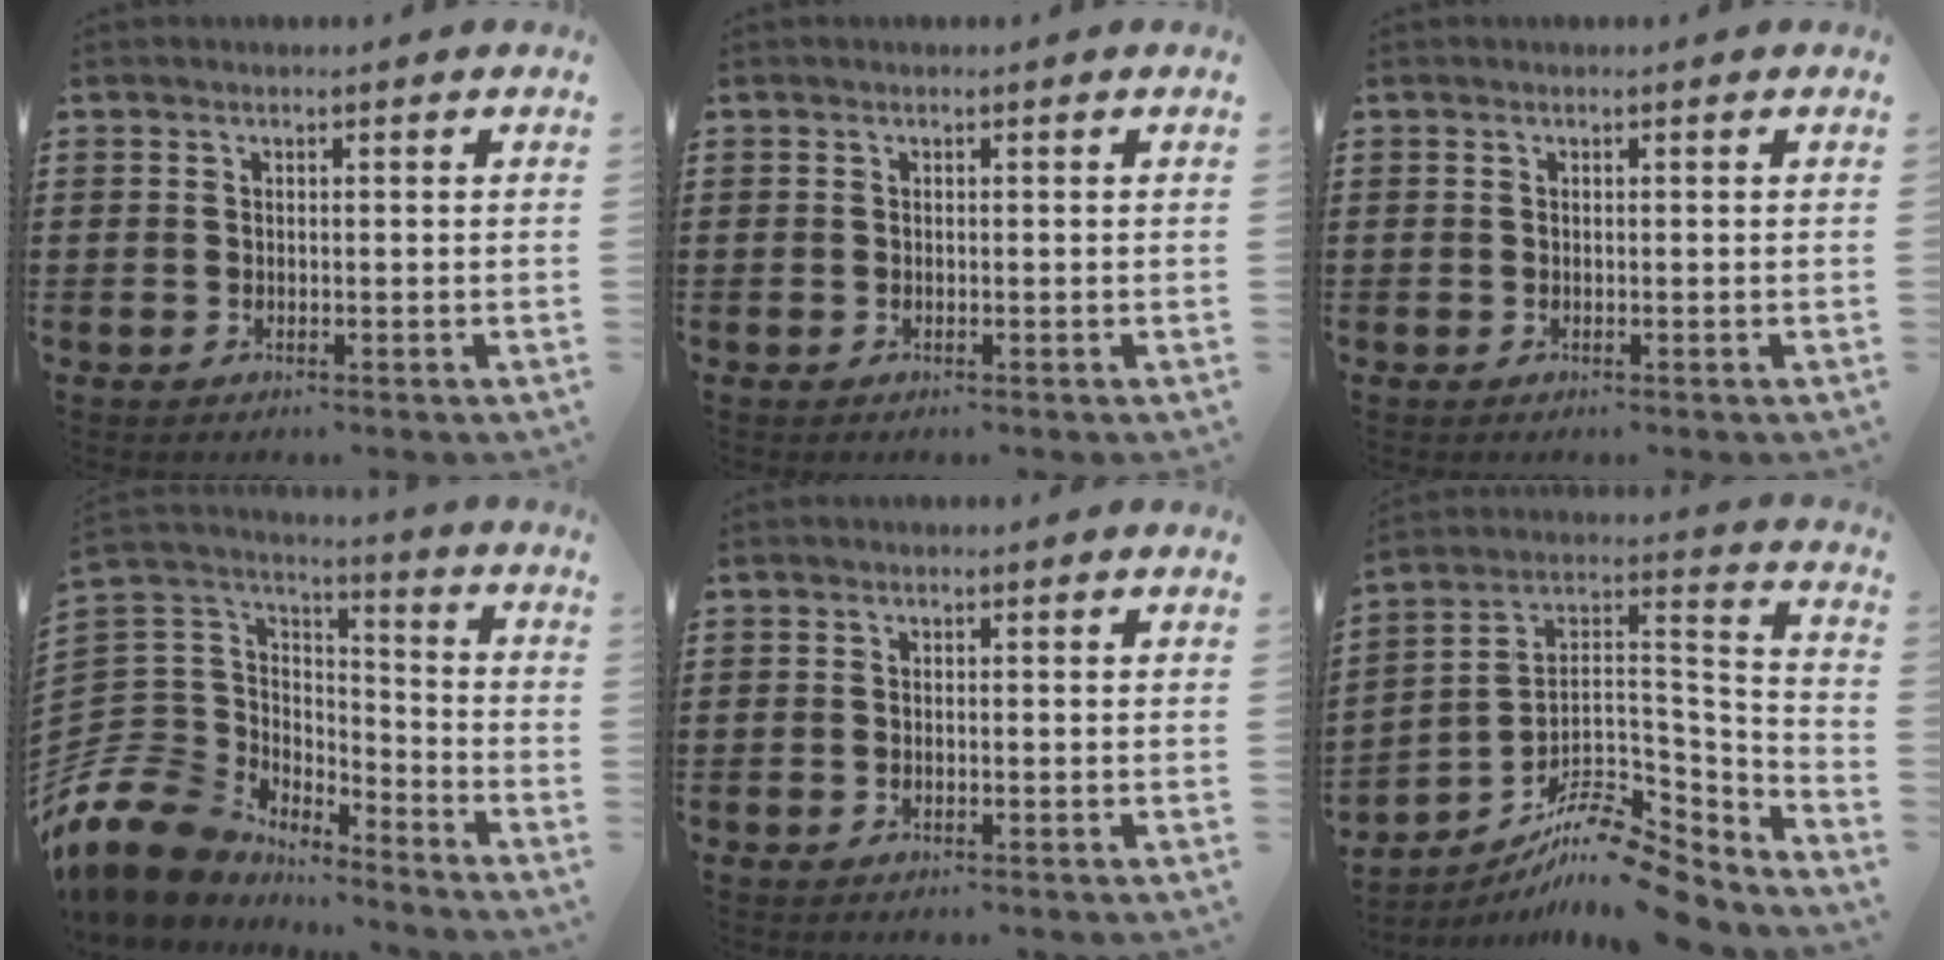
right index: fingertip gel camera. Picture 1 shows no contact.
{"total": 0.0}
{"total": 0.0}
{"total": 11.6, "force": [-7.9, 8.0, 2.8], "torque": [-0.110, 0.006, -0.154]}
{"total": 0.0}
{"total": 10.8, "force": [-8.9, 3.2, 5.2], "torque": [-0.097, 0.015, -0.175]}